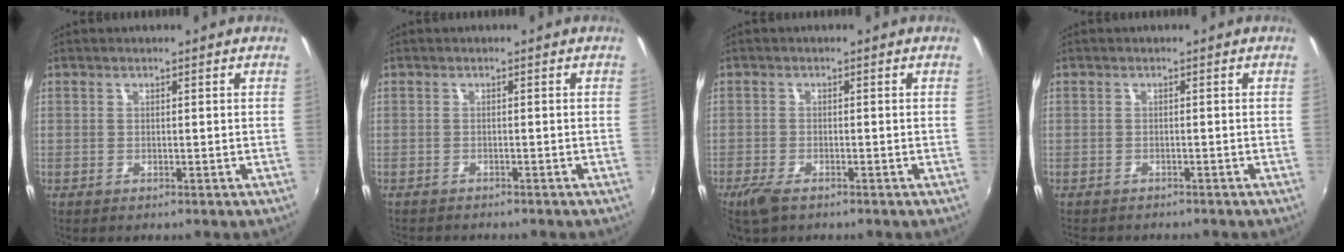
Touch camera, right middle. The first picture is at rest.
{"total": 2.4, "force": [-2.3, 0.4, 0.7], "torque": [-0.021, -0.014, -0.036]}
{"total": 4.2, "force": [-2.9, 1.5, 2.6], "torque": [-0.067, -0.013, -0.056]}
{"total": 2.5, "force": [-2.3, 1.0, 0.5], "torque": [-0.018, -0.007, -0.038]}